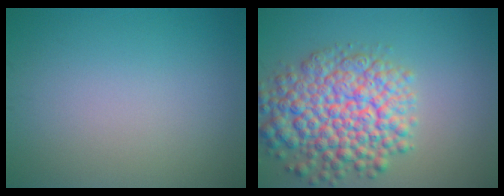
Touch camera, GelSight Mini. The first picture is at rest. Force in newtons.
{"total": 8.9, "press": 8.9, "slide": 0.4}